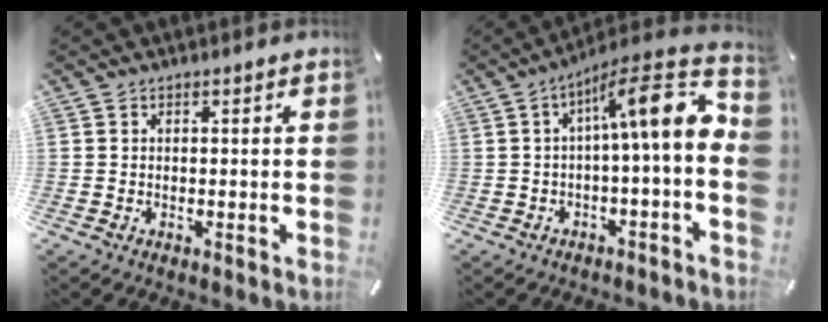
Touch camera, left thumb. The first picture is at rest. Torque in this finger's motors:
{"motor_torque": [1.74, 3.26, 1.11, -0.76, 0.43]}